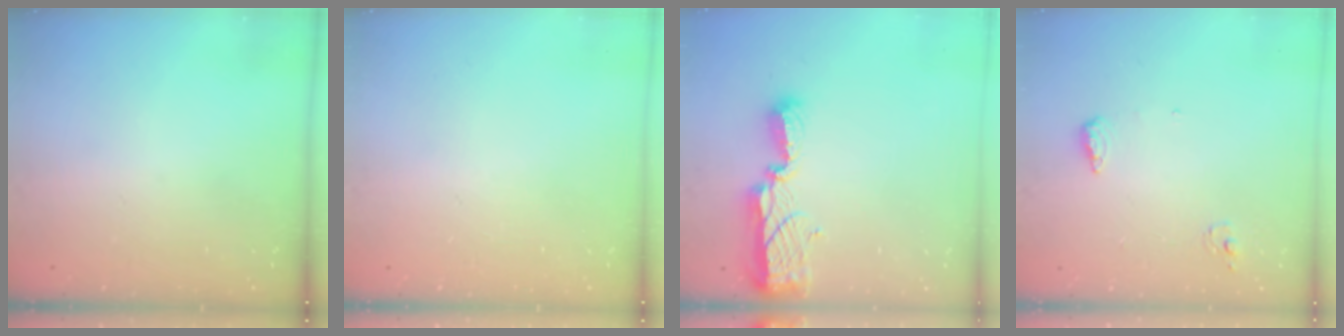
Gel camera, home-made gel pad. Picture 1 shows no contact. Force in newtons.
{"total": 0.0}
{"total": 8.7, "press": 8.6, "slide": 0.8}
{"total": 6.3, "press": 6.1, "slide": 1.6}